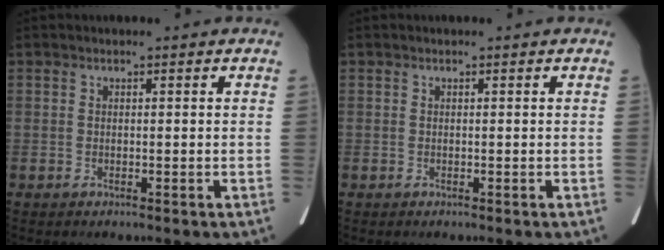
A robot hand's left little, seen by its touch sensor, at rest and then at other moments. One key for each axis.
{"total": 0.0}